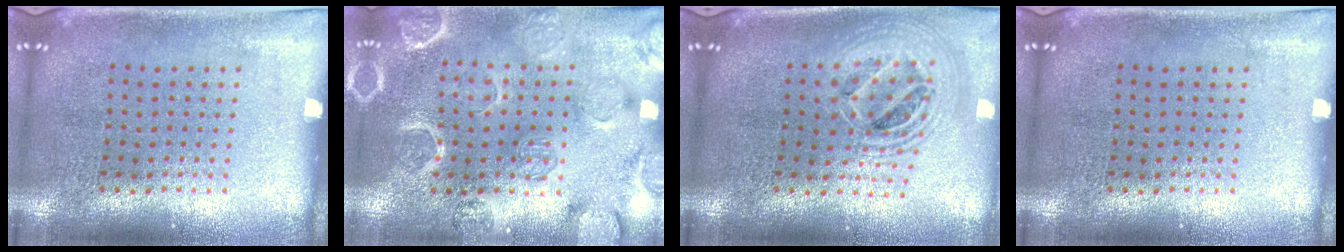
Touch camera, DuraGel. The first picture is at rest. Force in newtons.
{"total": 2.7, "press": 2.7, "slide": 0.1}
{"total": 2.2, "press": 1.7, "slide": 1.4}
{"total": 0.0}